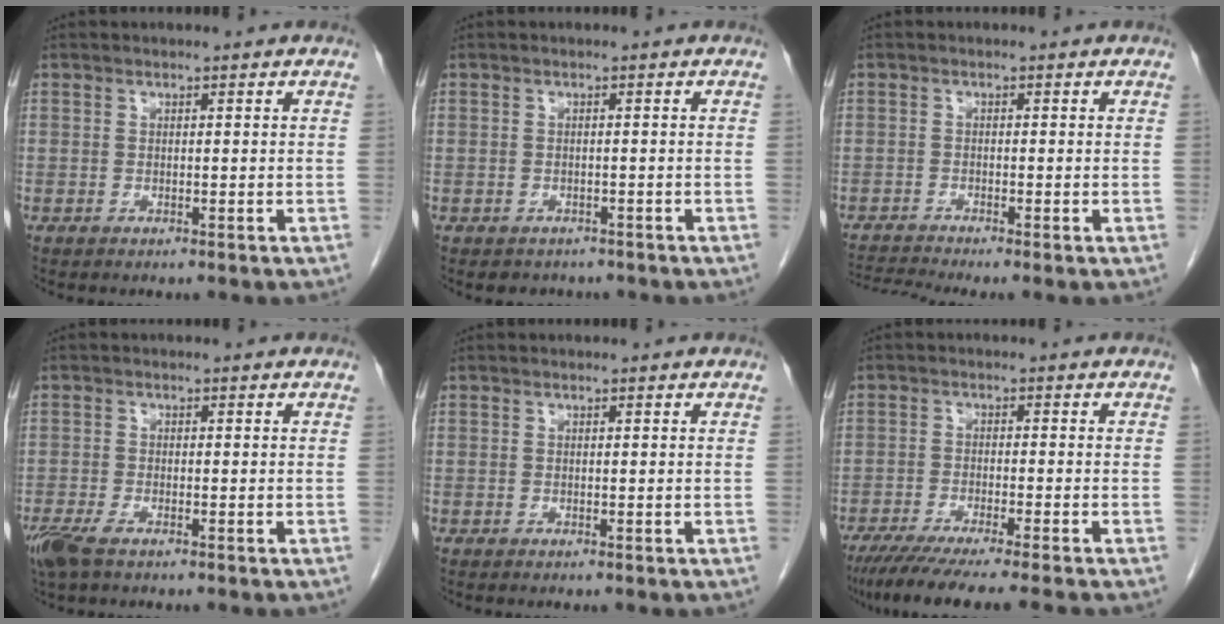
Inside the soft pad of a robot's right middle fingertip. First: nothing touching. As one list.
[{"total": 2.4, "force": [-1.9, 1.5, 0.1], "torque": [-0.005, 0.004, -0.026]}, {"total": 3.8, "force": [-3.3, -1.6, 0.9], "torque": [-0.025, -0.010, -0.064]}, {"total": 4.4, "force": [-3.1, 1.4, 2.9], "torque": [-0.065, -0.010, -0.055]}, {"total": 0.0}, {"total": 11.4, "force": [-9.5, -0.9, 6.1], "torque": [-0.075, -0.034, -0.147]}]